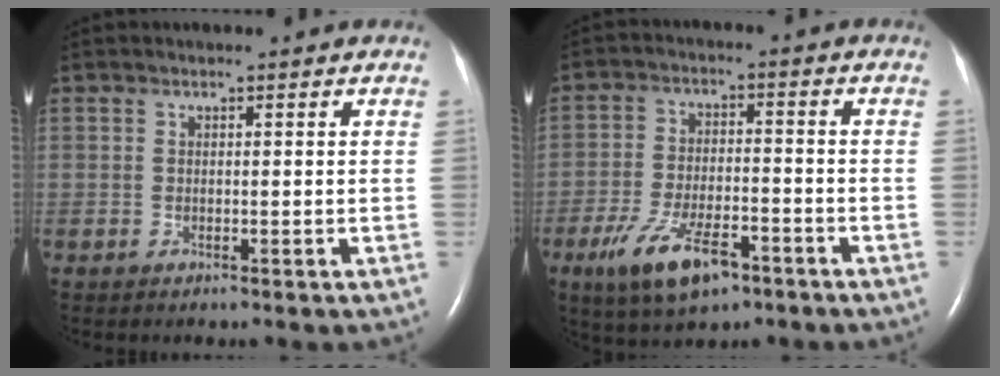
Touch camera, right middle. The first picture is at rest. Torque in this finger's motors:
{"motor_torque": [1.11, -1.03, 0.33, 0.09]}